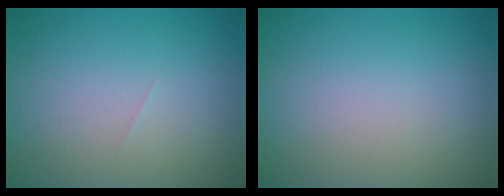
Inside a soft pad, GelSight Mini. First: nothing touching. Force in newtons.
{"total": 0.0}